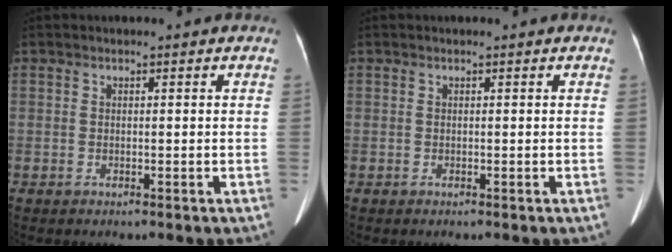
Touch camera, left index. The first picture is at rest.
{"total": 0.0}